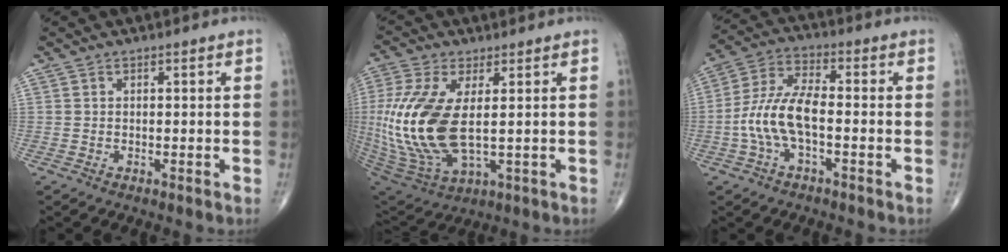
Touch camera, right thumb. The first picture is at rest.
{"total": 19.8, "force": [0.9, 9.2, 17.5], "torque": [-0.407, -0.021, 0.032]}
{"total": 10.1, "force": [-1.6, 3.5, 9.3], "torque": [-0.215, 0.026, -0.034]}